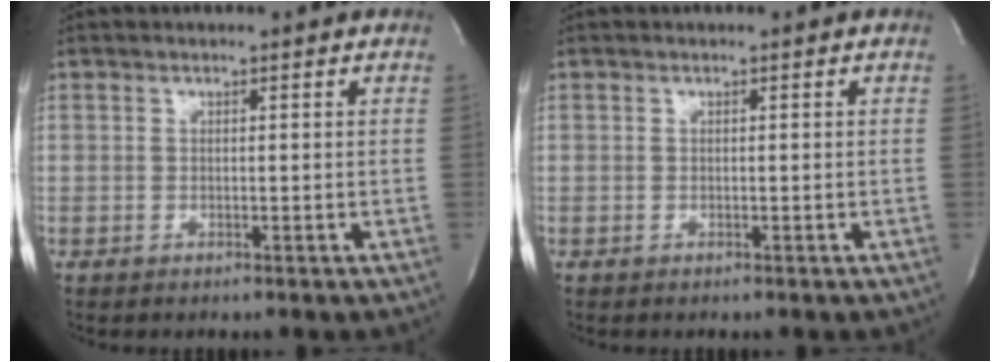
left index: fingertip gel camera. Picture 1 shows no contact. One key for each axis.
{"total": 0.0}